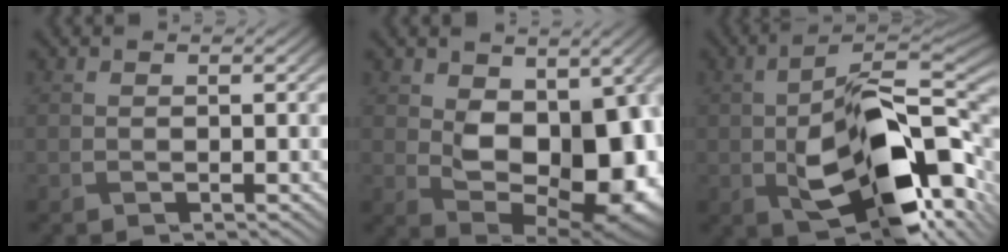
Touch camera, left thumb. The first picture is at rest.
{"total": 13.7, "force": [0.2, 8.4, 10.9], "torque": [-0.156, -0.022, 0.019]}
{"total": 16.5, "force": [-3.8, 8.1, 13.9], "torque": [-0.232, -0.007, -0.057]}